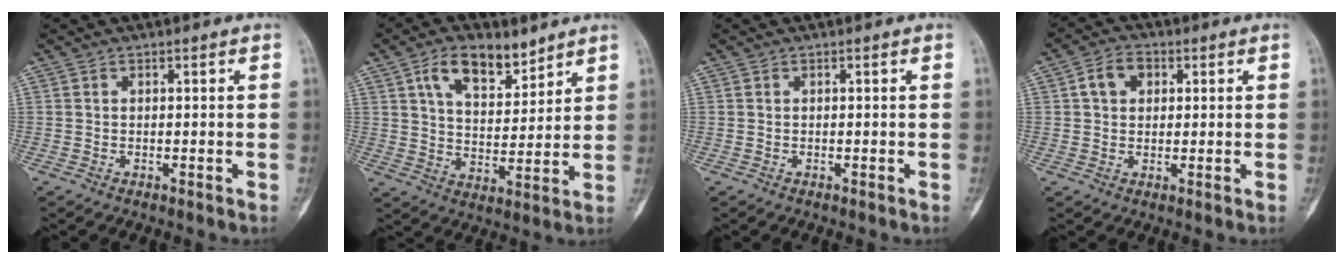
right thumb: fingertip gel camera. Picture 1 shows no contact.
{"total": 11.2, "force": [6.8, 5.8, 6.7], "torque": [-0.091, -0.036, 0.121]}
{"total": 0.0}
{"total": 5.2, "force": [1.4, 3.9, 3.1], "torque": [-0.041, 0.007, 0.020]}